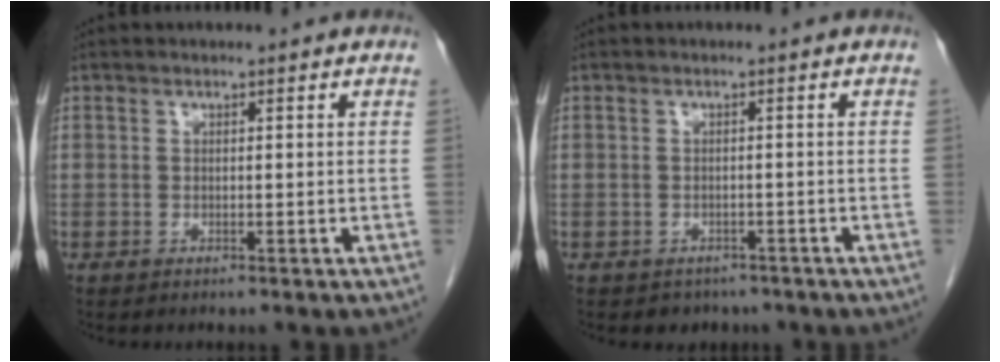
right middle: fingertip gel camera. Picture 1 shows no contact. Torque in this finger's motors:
{"motor_torque": [0.00, -0.04, -0.10, -0.02]}